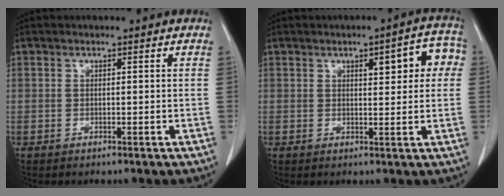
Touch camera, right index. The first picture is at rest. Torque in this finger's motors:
{"motor_torque": [0.58, 0.23, 0.15, 0.02]}